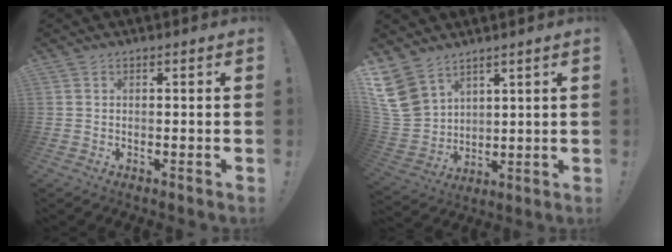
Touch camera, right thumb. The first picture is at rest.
{"total": 12.2, "force": [7.8, 8.0, 4.9], "torque": [-0.100, -0.051, 0.159]}